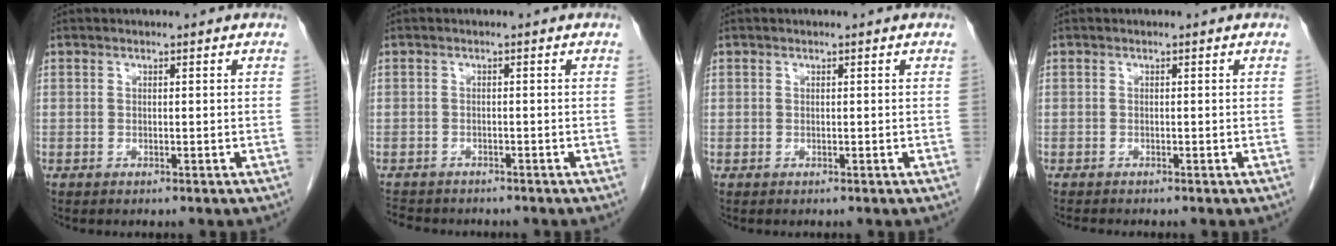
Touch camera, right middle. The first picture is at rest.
{"total": 5.3, "force": [-4.7, 2.0, 1.3], "torque": [-0.020, -0.006, -0.070]}
{"total": 0.0}
{"total": 1.1, "force": [-1.1, -0.1, 0.3], "torque": [-0.009, -0.003, -0.019]}